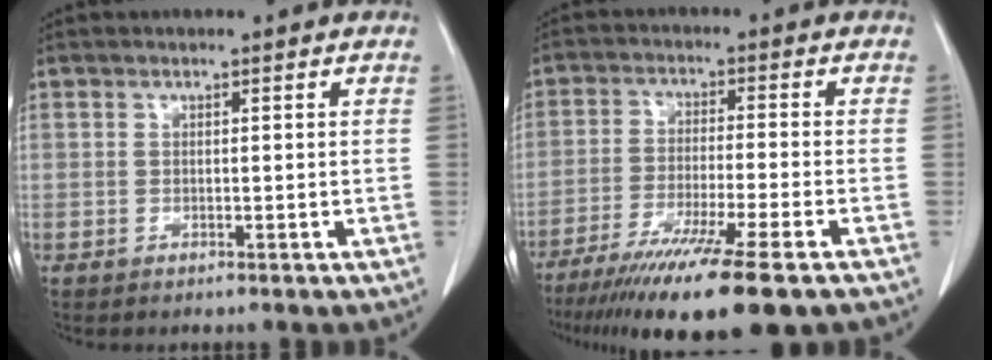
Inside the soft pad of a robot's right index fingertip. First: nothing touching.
{"total": 16.0, "force": [-11.3, 0.1, 11.3], "torque": [-0.177, -0.050, -0.183]}